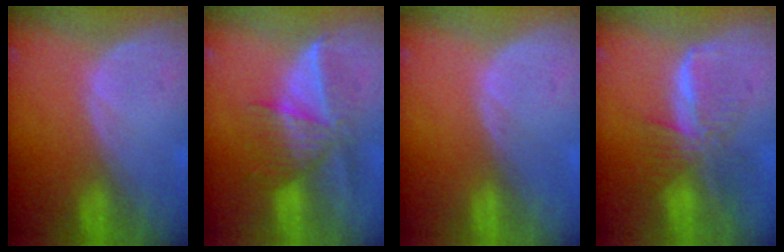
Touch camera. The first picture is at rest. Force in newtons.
{"total": 6.9, "press": 6.9, "slide": 0.2}
{"total": 0.0}
{"total": 8.1, "press": 7.0, "slide": 4.1}